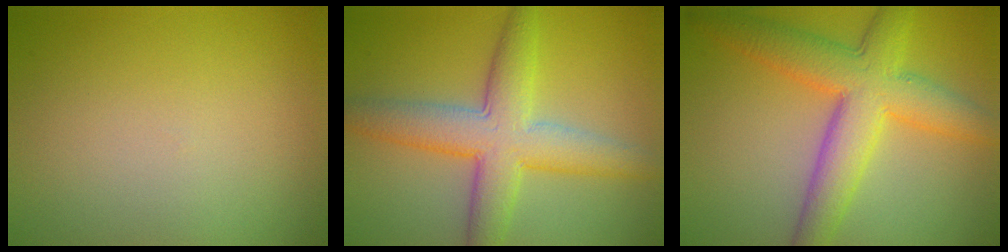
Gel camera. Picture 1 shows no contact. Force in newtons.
{"total": 6.9, "press": 6.9, "slide": 0.2}
{"total": 7.4, "press": 7.4, "slide": 0.3}